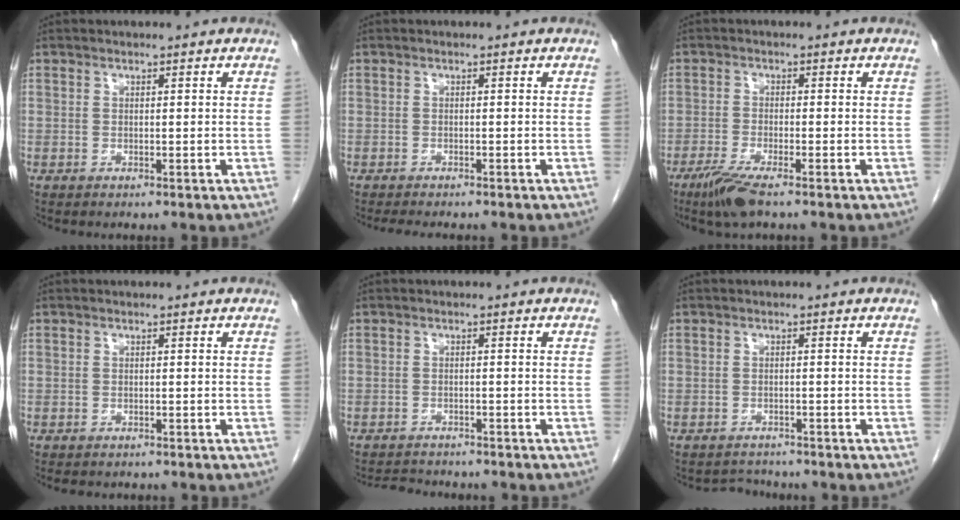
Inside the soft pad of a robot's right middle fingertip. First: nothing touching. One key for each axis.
{"total": 4.5, "fx": -3.9, "fy": 0.8, "fz": 2.1, "tx": -0.028, "ty": -0.010, "tz": -0.053}
{"total": 5.2, "fx": -3.7, "fy": 0.3, "fz": 3.7, "tx": -0.078, "ty": -0.016, "tz": -0.069}
{"total": 3.5, "fx": -3.0, "fy": 1.4, "fz": 1.2, "tx": -0.017, "ty": -0.006, "tz": -0.035}
{"total": 5.1, "fx": -4.8, "fy": 1.2, "fz": 1.2, "tx": -0.021, "ty": -0.008, "tz": -0.069}
{"total": 2.2, "fx": -2.1, "fy": 0.5, "fz": -0.6, "tx": 0.005, "ty": -0.008, "tz": -0.032}